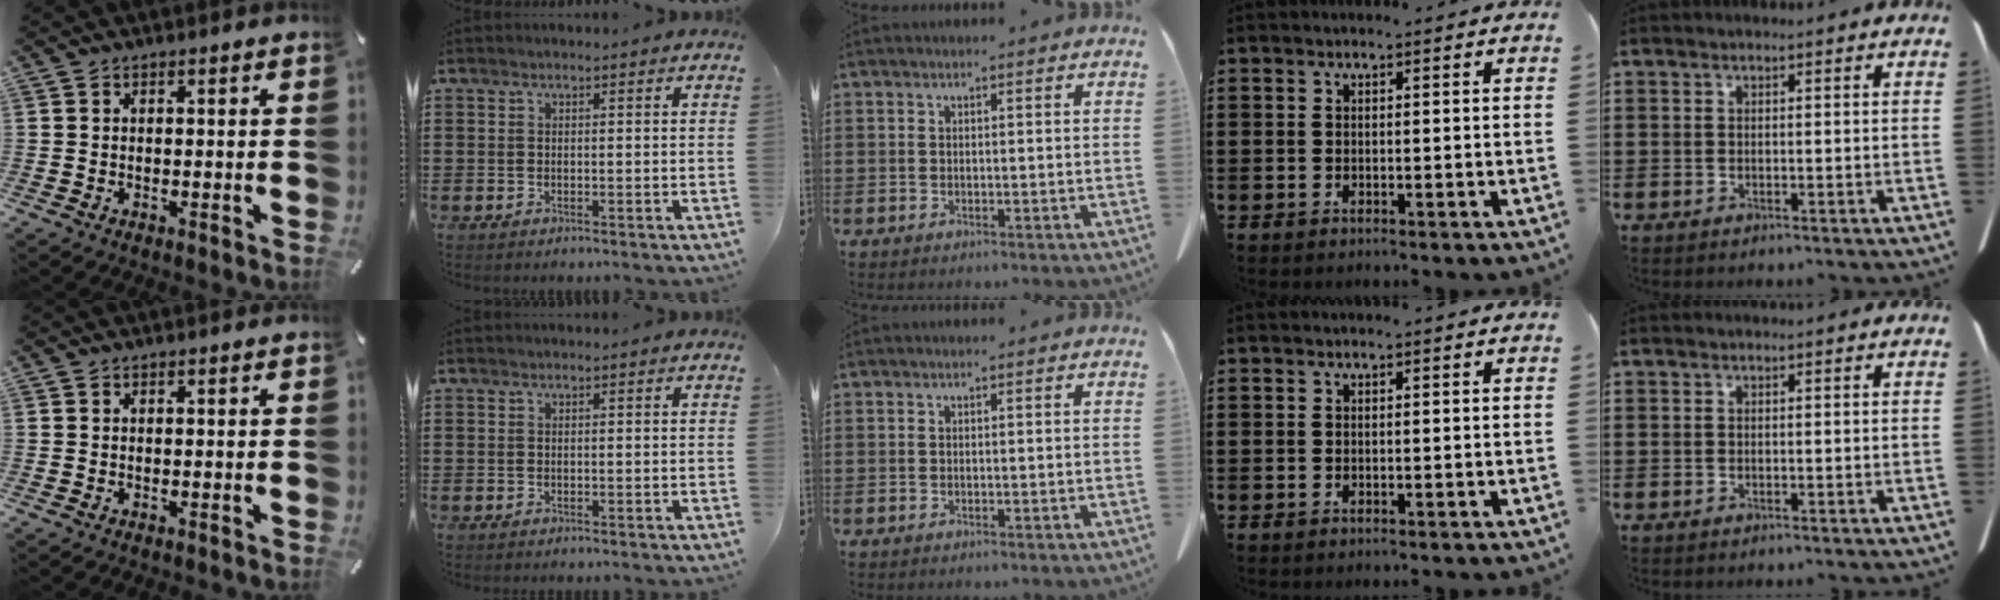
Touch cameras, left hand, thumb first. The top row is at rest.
{}